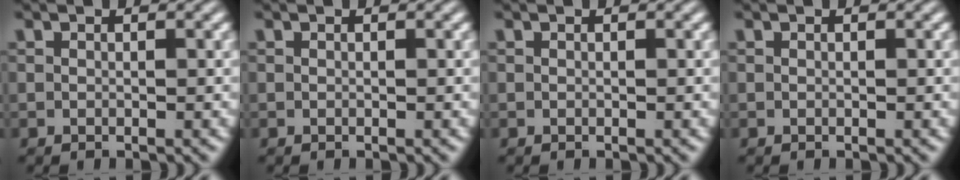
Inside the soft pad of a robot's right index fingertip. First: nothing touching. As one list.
[{"total": 0.0}, {"total": 0.0}, {"total": 0.0}]